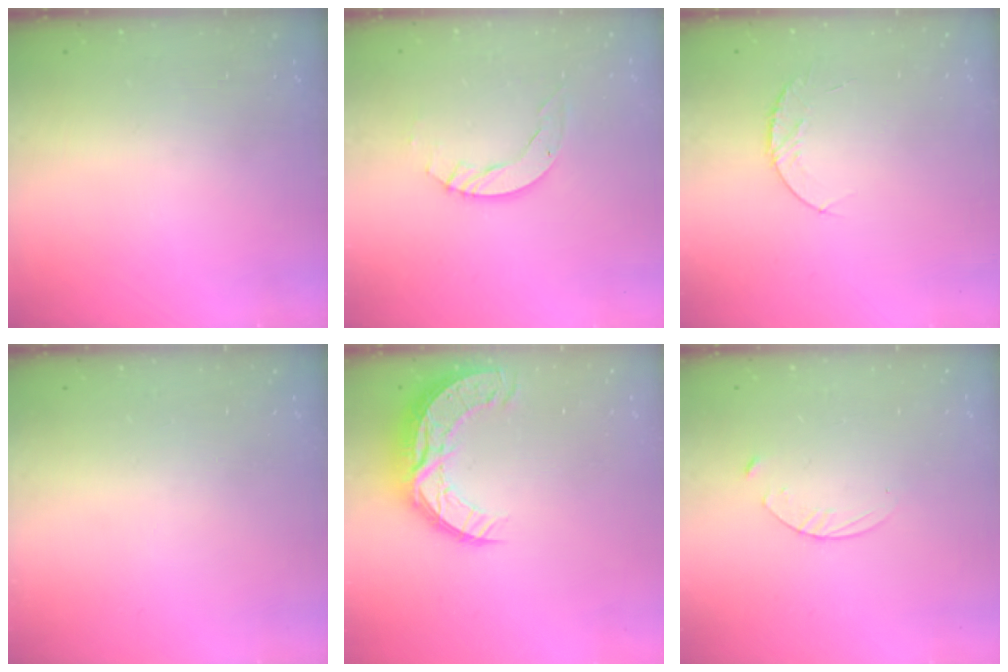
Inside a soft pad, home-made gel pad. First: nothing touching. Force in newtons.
{"total": 4.9, "press": 4.9, "slide": 0.1}
{"total": 5.3, "press": 5.3, "slide": 0.6}
{"total": 0.0}
{"total": 15.1, "press": 15.1, "slide": 1.1}
{"total": 3.1, "press": 3.1, "slide": 0.3}